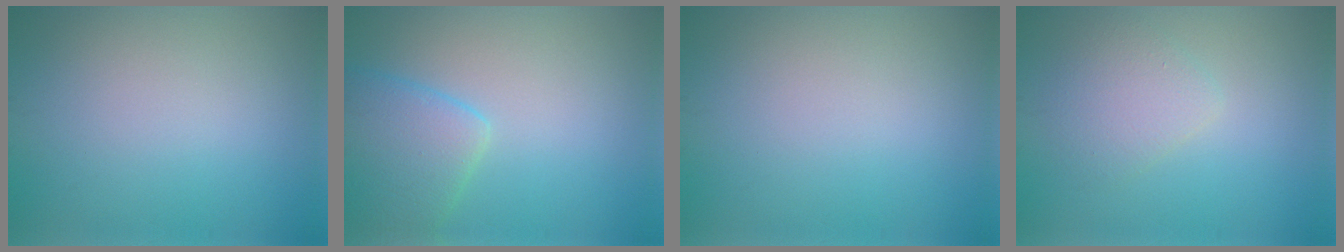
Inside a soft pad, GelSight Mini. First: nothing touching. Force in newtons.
{"total": 4.6, "press": 4.6, "slide": 0.4}
{"total": 0.0}
{"total": 2.4, "press": 2.4, "slide": 0.2}